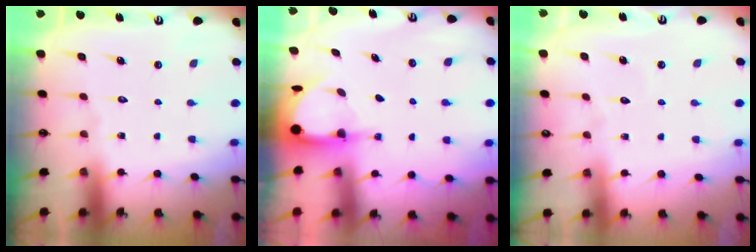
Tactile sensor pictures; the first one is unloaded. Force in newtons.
{"total": 4.0, "press": 4.0, "slide": 0.3}
{"total": 3.0, "press": 3.0, "slide": 0.3}